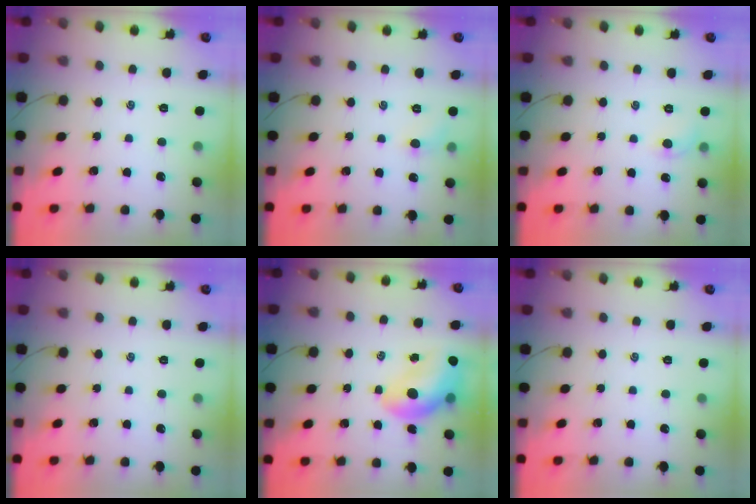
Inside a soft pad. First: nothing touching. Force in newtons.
{"total": 4.5, "press": 4.2, "slide": 1.5}
{"total": 5.3, "press": 5.0, "slide": 1.7}
{"total": 0.0}
{"total": 13.3, "press": 12.8, "slide": 3.8}
{"total": 0.0}